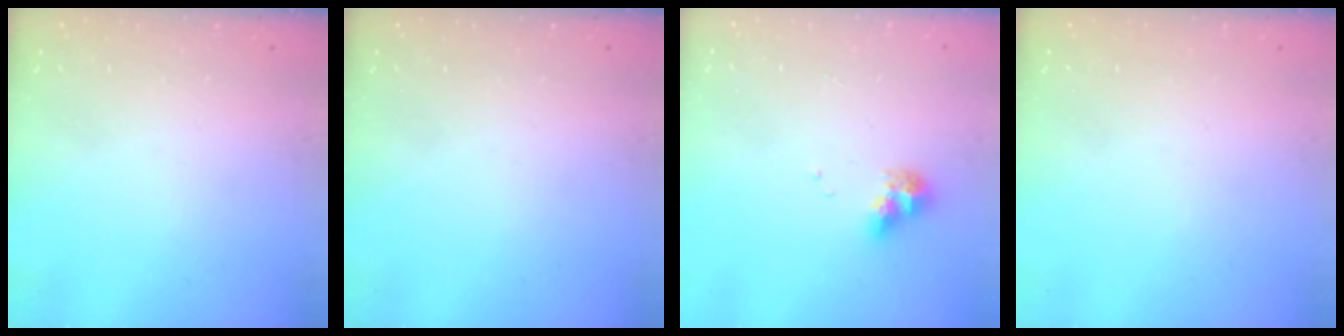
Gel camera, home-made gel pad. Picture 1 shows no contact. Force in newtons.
{"total": 0.0}
{"total": 7.7, "press": 7.7, "slide": 0.6}
{"total": 0.0}